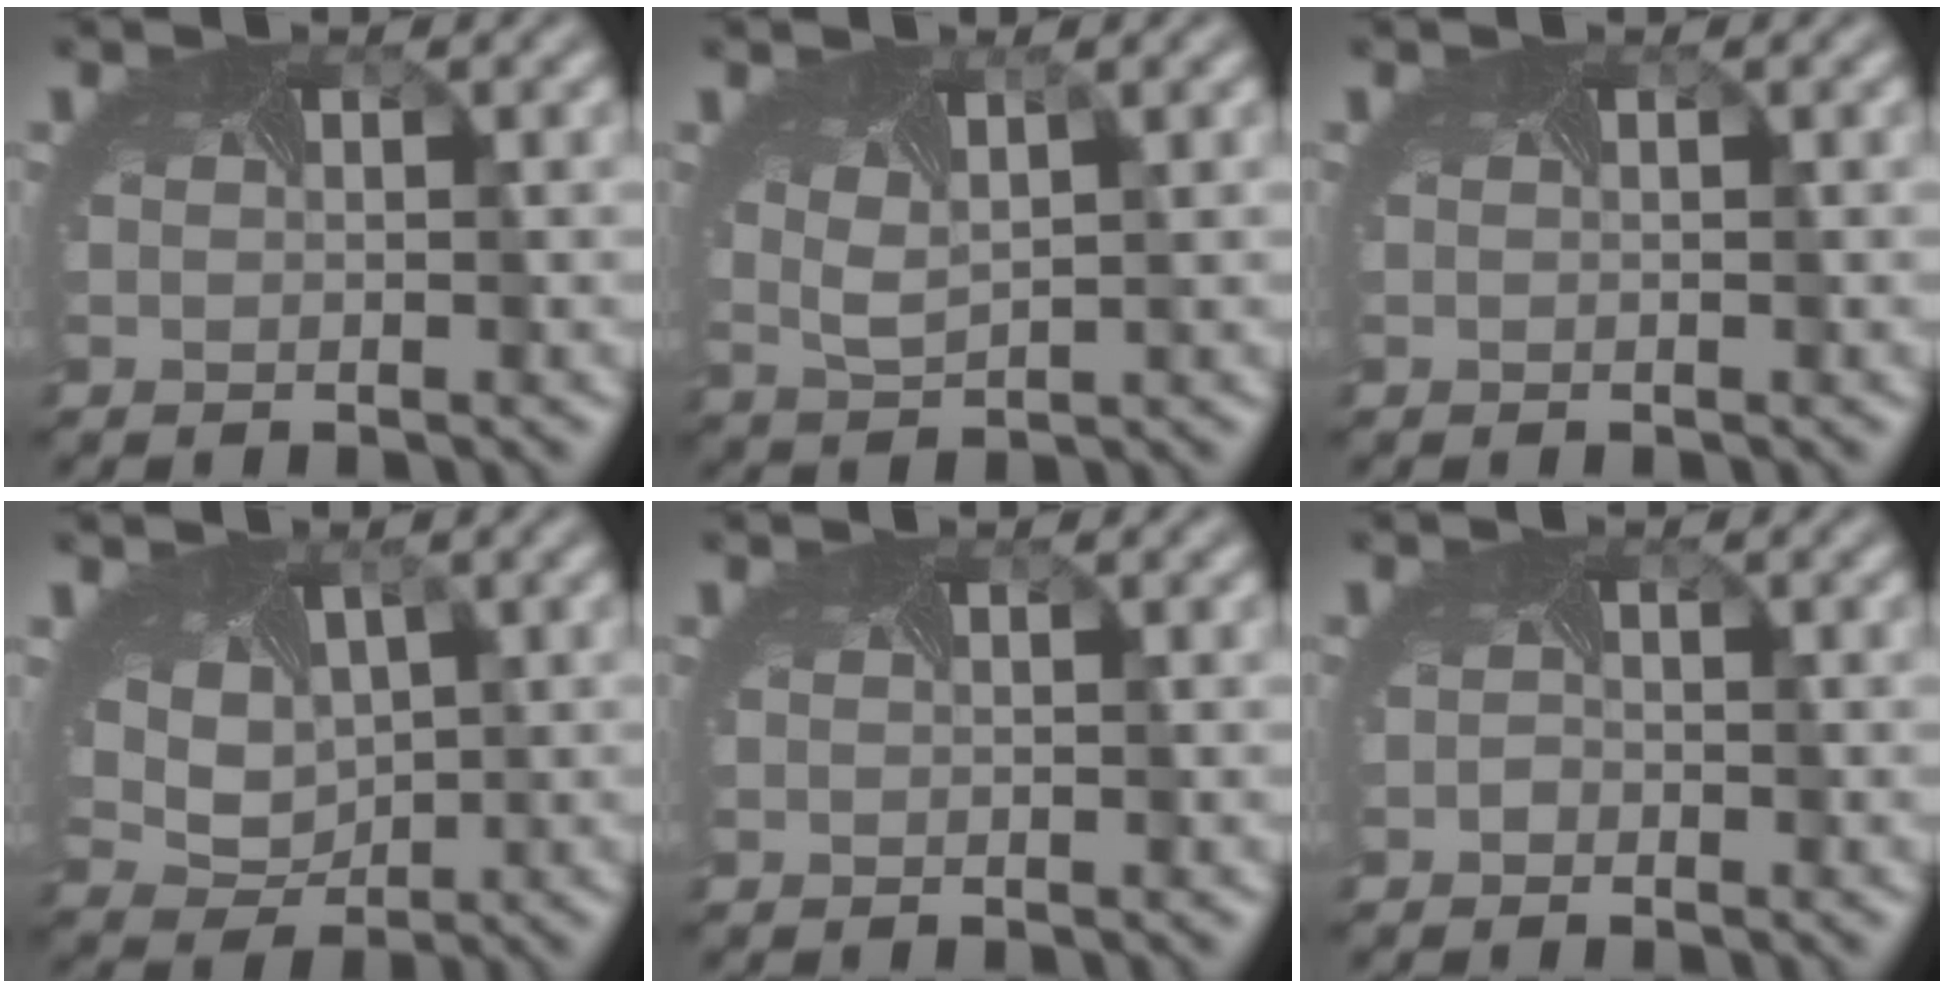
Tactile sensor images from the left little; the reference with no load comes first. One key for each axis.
{"total": 1.9, "fx": 1.2, "fy": 0.4, "fz": 1.4, "tx": -0.030, "ty": 0.001, "tz": 0.022}
{"total": 0.0}
{"total": 5.5, "fx": 2.0, "fy": 4.1, "fz": 3.2, "tx": -0.071, "ty": 0.014, "tz": 0.039}
{"total": 0.0}
{"total": 0.6, "fx": -0.4, "fy": 0.4, "fz": 0.0, "tx": 0.000, "ty": -0.002, "tz": -0.009}